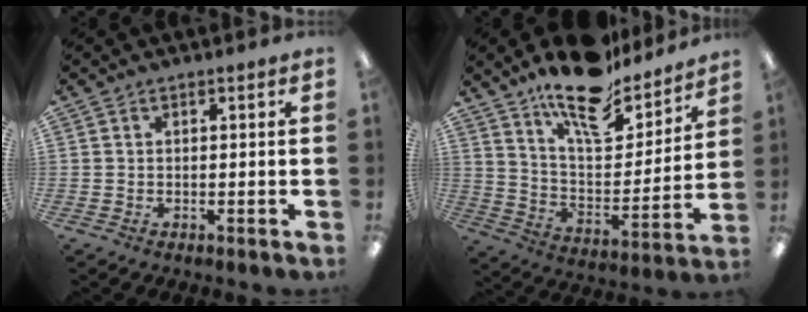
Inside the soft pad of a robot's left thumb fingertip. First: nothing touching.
{"total": 17.7, "force": [14.4, 6.2, 8.3], "torque": [-0.145, -0.103, 0.250]}